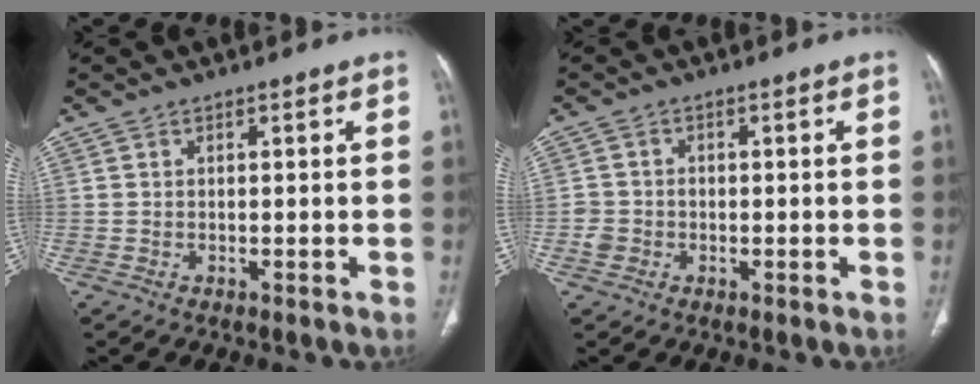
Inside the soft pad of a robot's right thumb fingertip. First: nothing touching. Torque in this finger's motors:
{"motor_torque": [0.64, 0.57, -0.04, 0.37, 0.00]}